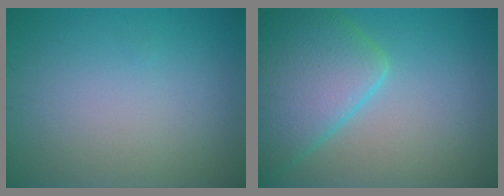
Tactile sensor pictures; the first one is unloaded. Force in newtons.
{"total": 8.5, "press": 8.5, "slide": 0.5}